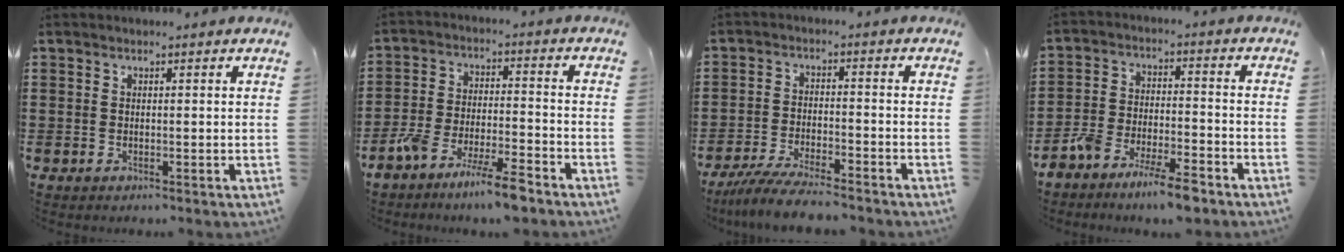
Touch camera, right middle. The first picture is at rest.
{"total": 8.0, "force": [-6.7, 0.9, 4.3], "torque": [-0.085, 0.004, -0.126]}
{"total": 6.0, "force": [-5.5, 0.2, 2.4], "torque": [-0.058, -0.013, -0.107]}
{"total": 7.3, "force": [-6.5, 1.0, 3.1], "torque": [-0.068, 0.004, -0.124]}